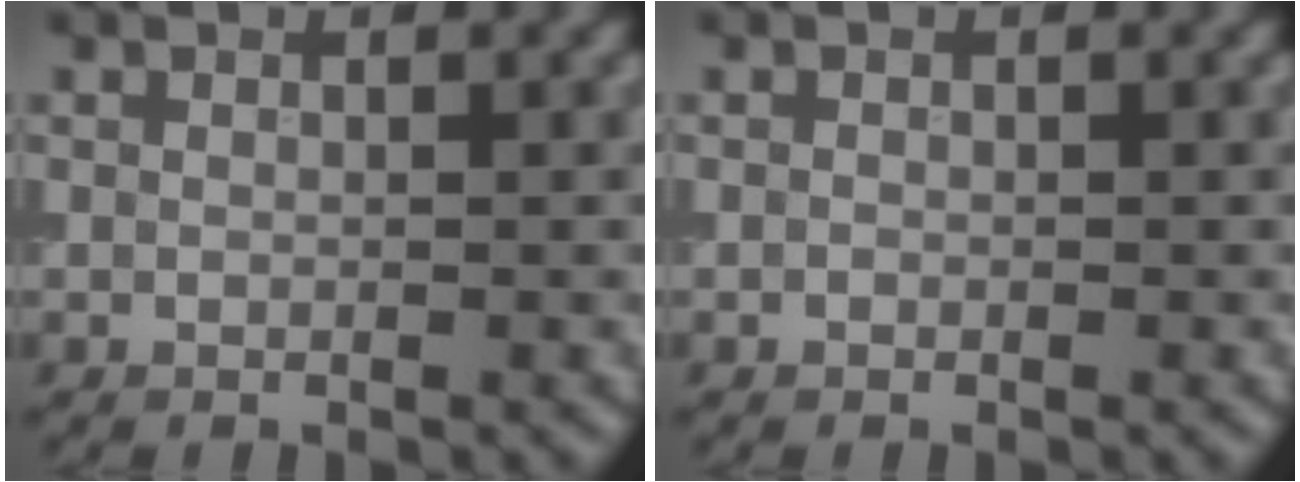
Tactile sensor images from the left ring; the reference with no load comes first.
{"total": 0.0}